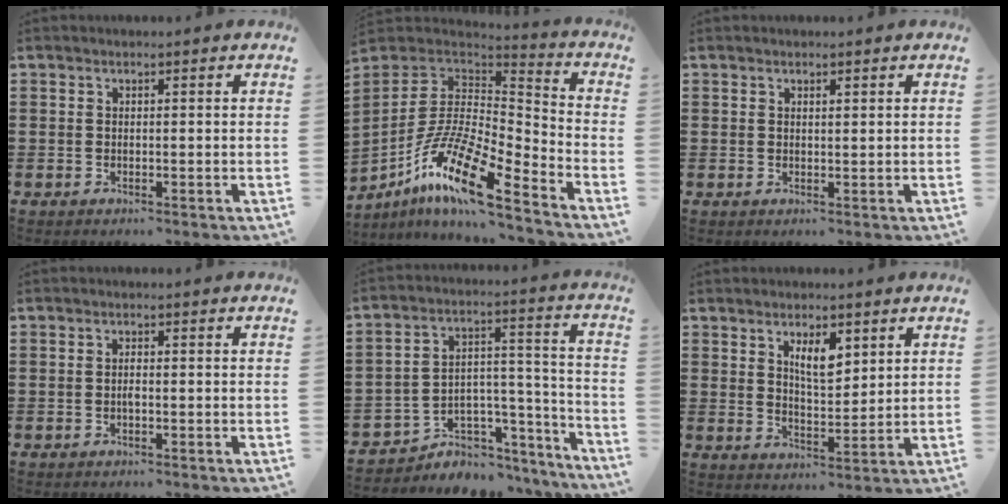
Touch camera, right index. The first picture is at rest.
{"total": 15.4, "force": [-10.0, 3.5, 11.2], "torque": [-0.227, 0.011, -0.192]}
{"total": 0.6, "force": [0.4, 0.2, 0.4], "torque": [-0.008, 0.001, 0.008]}
{"total": 1.1, "force": [-0.4, 0.2, 1.0], "torque": [-0.021, -0.004, -0.006]}
{"total": 4.4, "force": [-2.8, 3.3, 0.4], "torque": [-0.024, -0.005, -0.055]}
{"total": 5.0, "force": [2.7, 1.8, 3.9], "torque": [-0.066, 0.000, 0.042]}